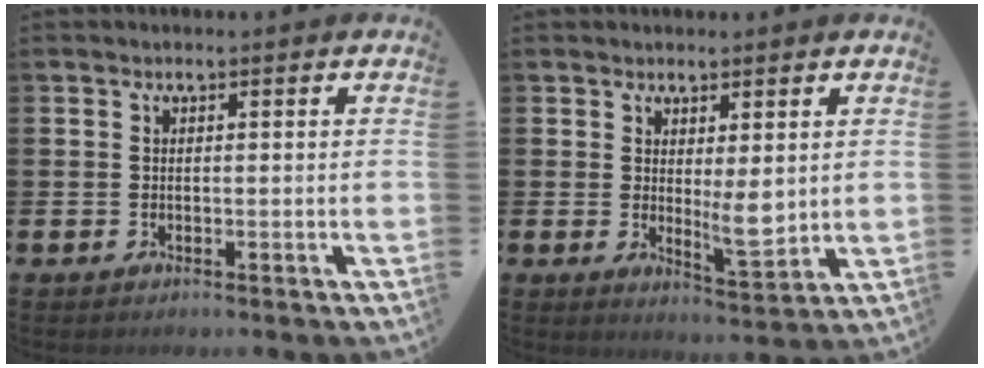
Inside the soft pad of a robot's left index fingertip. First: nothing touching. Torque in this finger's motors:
{"motor_torque": [0.82, -0.27, 0.48, 0.14]}